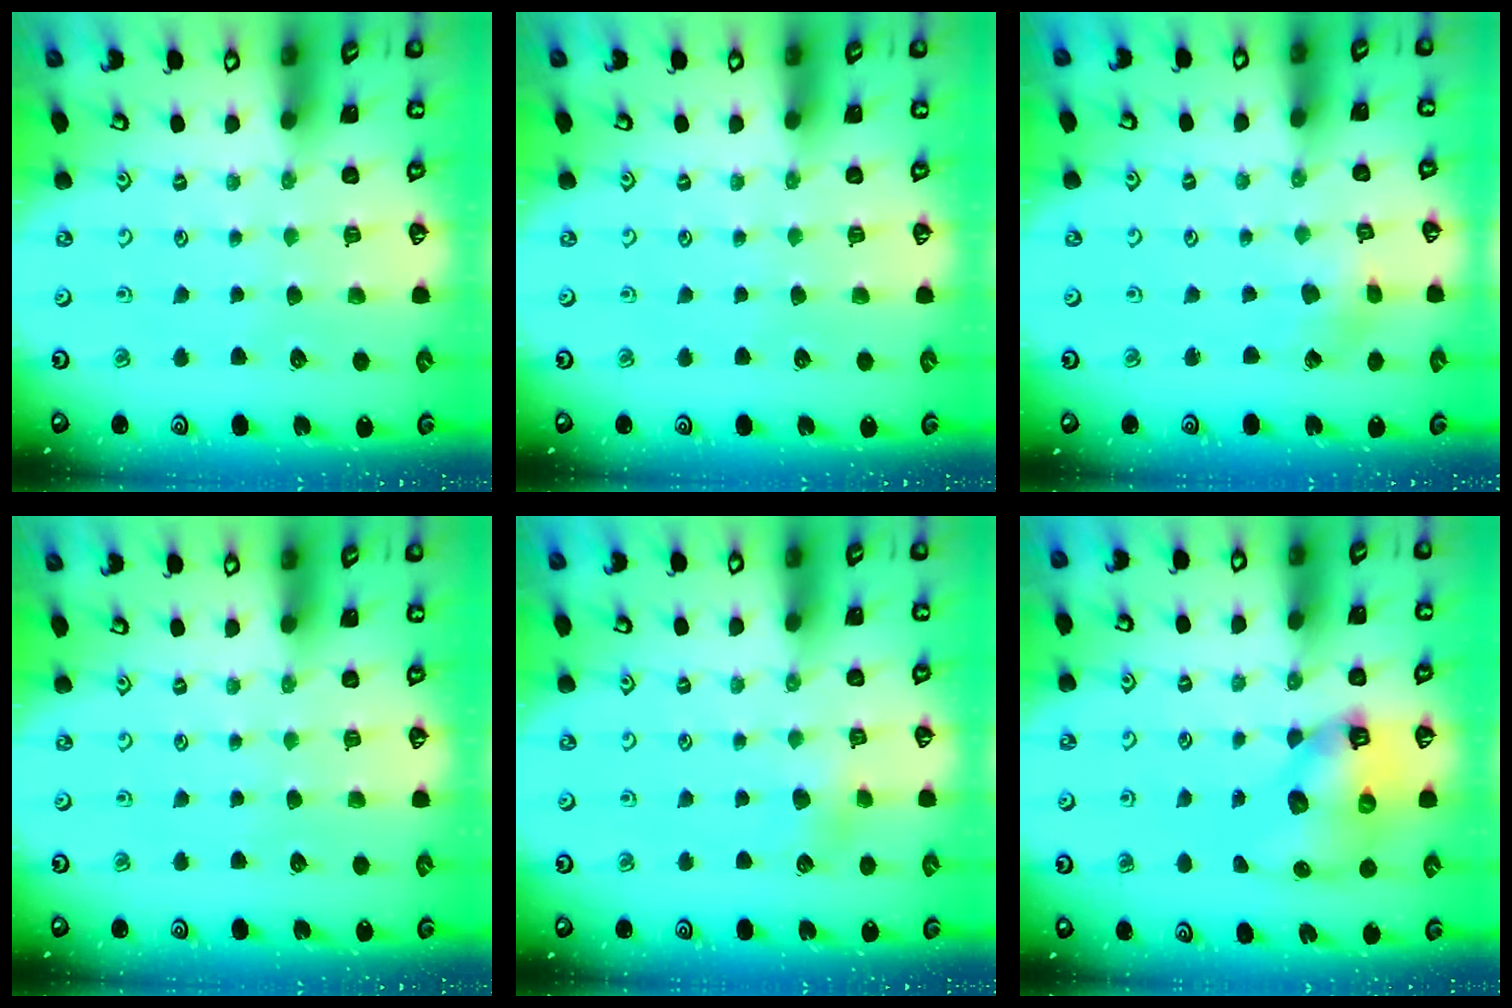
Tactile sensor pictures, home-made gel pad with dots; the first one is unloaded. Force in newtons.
{"total": 0.0}
{"total": 1.9, "press": 1.9, "slide": 0.3}
{"total": 0.0}
{"total": 3.9, "press": 3.9, "slide": 0.3}
{"total": 10.7, "press": 10.6, "slide": 1.6}